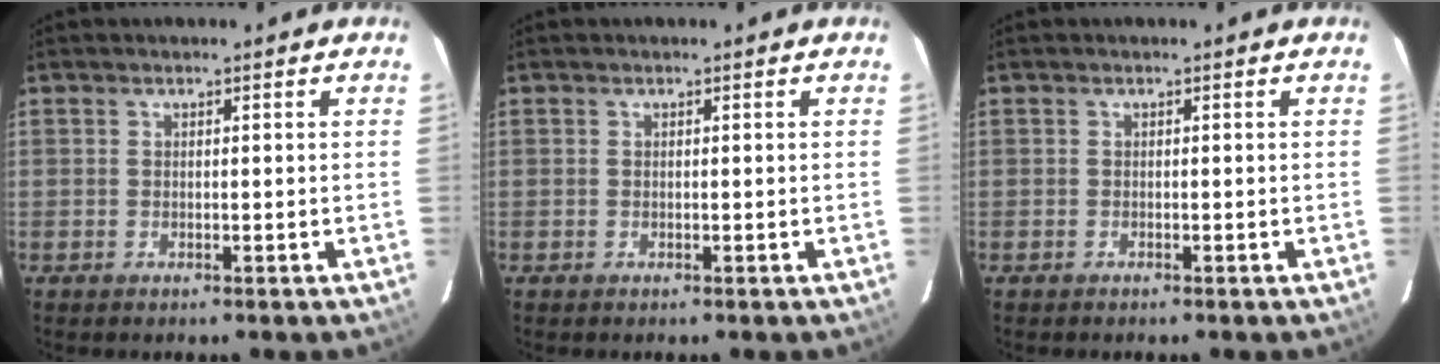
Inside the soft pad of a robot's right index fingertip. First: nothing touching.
{"total": 0.0}
{"total": 0.0}